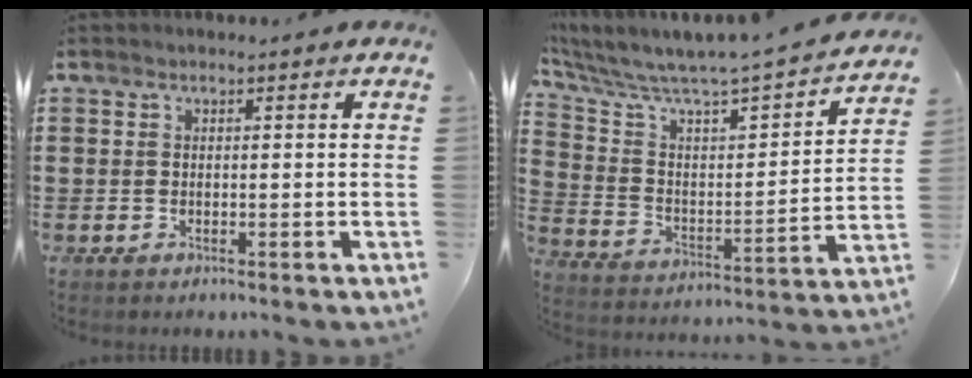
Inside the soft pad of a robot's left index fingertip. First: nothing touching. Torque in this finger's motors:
{"motor_torque": [1.14, -1.00, 0.53, 0.21]}